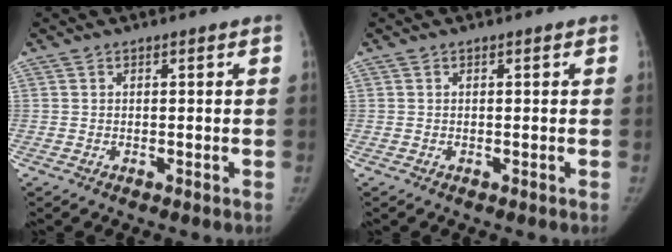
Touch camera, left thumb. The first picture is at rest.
{"total": 0.0}